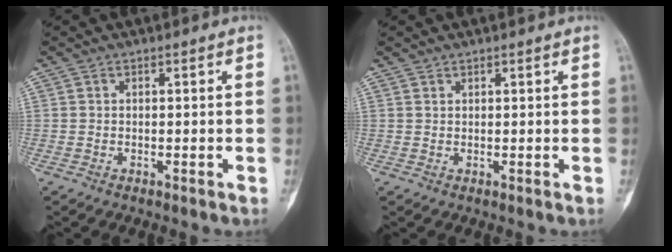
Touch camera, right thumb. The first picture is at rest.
{"total": 0.8, "force": [0.8, 0.1, 0.1], "torque": [0.003, -0.005, 0.012]}